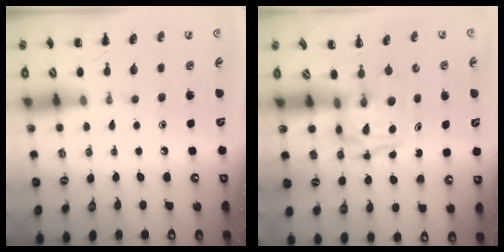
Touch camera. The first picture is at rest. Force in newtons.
{"total": 3.8, "press": 3.8, "slide": 0.4}